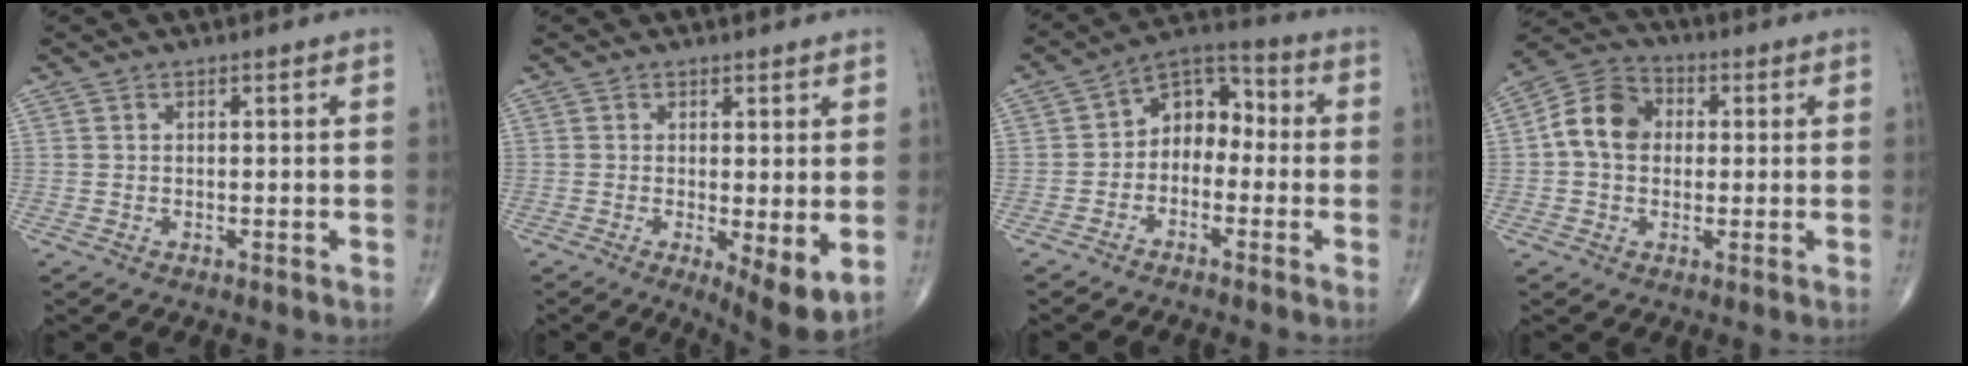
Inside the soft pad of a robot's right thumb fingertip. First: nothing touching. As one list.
[{"total": 7.0, "force": [-0.7, 2.1, 6.6], "torque": [-0.098, -0.023, -0.009]}, {"total": 8.4, "force": [-1.4, 6.1, 5.6], "torque": [-0.056, 0.044, -0.045]}, {"total": 9.3, "force": [0.7, 7.2, 5.8], "torque": [-0.095, 0.025, 0.000]}]